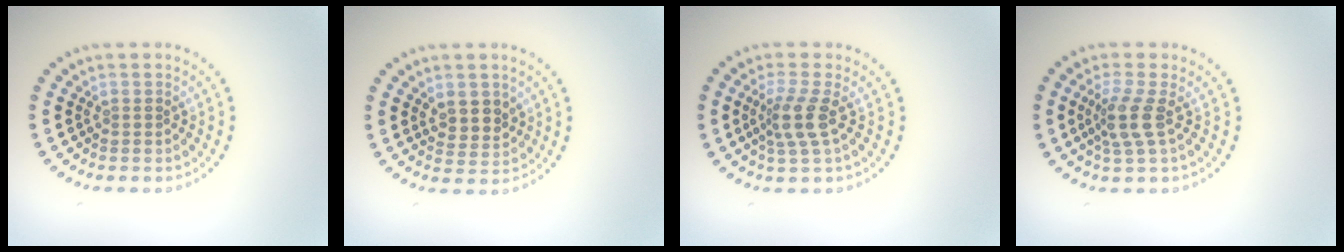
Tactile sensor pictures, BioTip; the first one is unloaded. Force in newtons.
{"total": 2.5, "press": 2.3, "slide": 0.9}
{"total": 2.7, "press": 2.1, "slide": 1.7}
{"total": 2.7, "press": 2.0, "slide": 1.8}